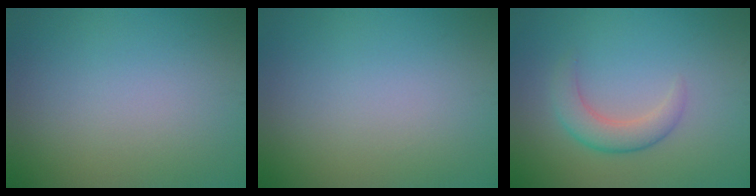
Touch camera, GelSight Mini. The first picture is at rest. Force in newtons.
{"total": 0.0}
{"total": 3.1, "press": 3.1, "slide": 0.3}